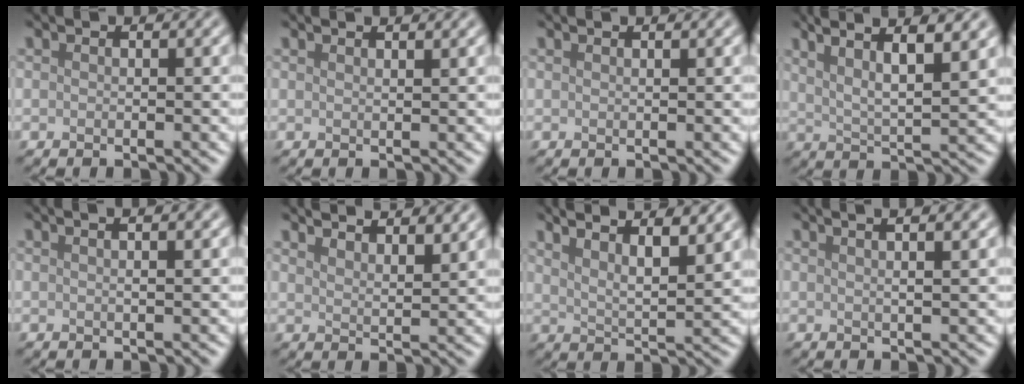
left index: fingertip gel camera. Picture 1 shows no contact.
{"total": 1.5, "force": [1.3, 0.3, 0.6], "torque": [-0.003, 0.002, 0.010]}
{"total": 0.7, "force": [0.6, 0.1, 0.2], "torque": [-0.001, -0.001, 0.007]}
{"total": 8.6, "force": [5.5, 2.3, 6.2], "torque": [-0.079, 0.029, 0.056]}
{"total": 4.1, "force": [1.9, 1.8, 3.1], "torque": [-0.013, 0.020, -0.002]}
{"total": 6.1, "force": [5.3, 1.5, 2.6], "torque": [-0.022, 0.017, 0.055]}
{"total": 8.6, "force": [6.4, 2.4, 5.3], "torque": [-0.049, 0.023, 0.060]}
{"total": 7.2, "force": [3.7, 3.2, 5.3], "torque": [-0.025, 0.053, 0.011]}